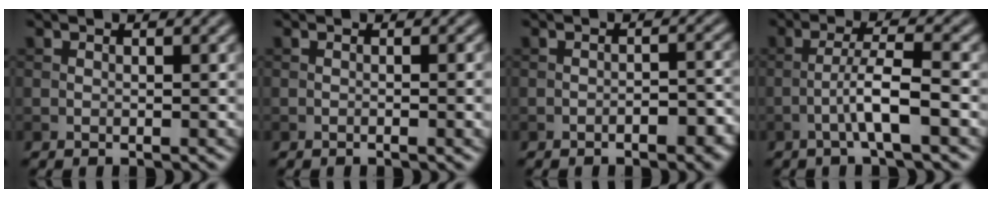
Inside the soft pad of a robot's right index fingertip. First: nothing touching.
{"total": 1.9, "force": [-0.5, 0.5, 1.8], "torque": [-0.022, -0.002, -0.008]}
{"total": 3.4, "force": [-1.7, 1.3, 2.6], "torque": [-0.038, 0.001, -0.021]}
{"total": 4.1, "force": [-1.6, 0.3, 3.7], "torque": [-0.067, 0.015, -0.038]}